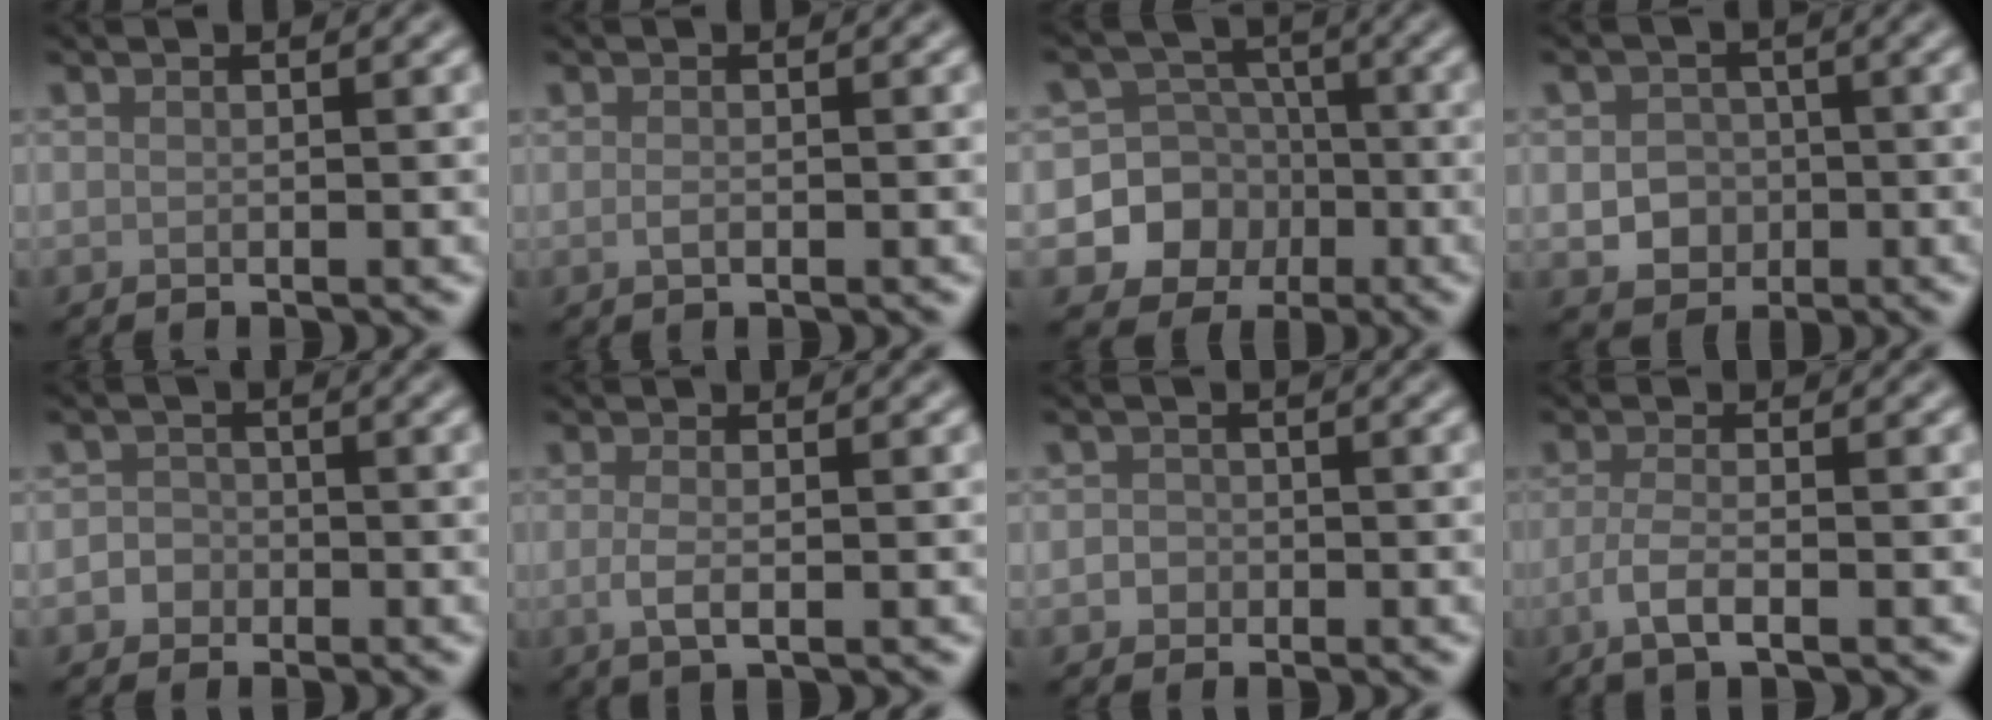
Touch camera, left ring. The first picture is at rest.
{"total": 0.8, "force": [-0.1, 0.5, 0.7], "torque": [-0.018, -0.003, -0.003]}
{"total": 8.1, "force": [-2.5, 7.5, 1.5], "torque": [-0.004, -0.001, -0.070]}
{"total": 3.2, "force": [-0.6, 2.8, 1.5], "torque": [-0.023, -0.003, -0.012]}
{"total": 1.7, "force": [-0.6, 1.5, 0.3], "torque": [0.013, 0.002, -0.018]}
{"total": 2.1, "force": [-0.3, 0.7, 1.9], "torque": [-0.040, -0.006, -0.006]}
{"total": 1.3, "force": [-0.3, 1.2, 0.3], "torque": [0.007, -0.001, -0.011]}
{"total": 2.8, "force": [-1.1, 0.8, 2.4], "torque": [-0.046, 0.000, -0.028]}